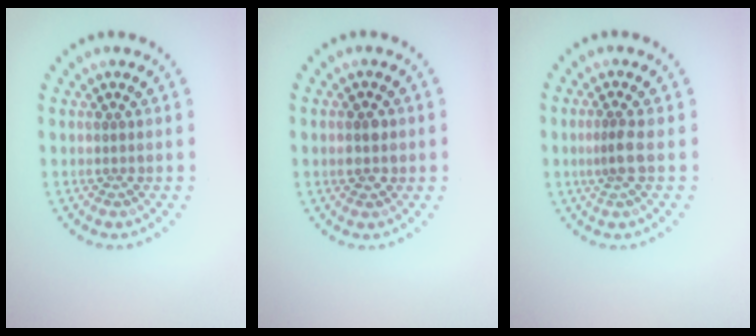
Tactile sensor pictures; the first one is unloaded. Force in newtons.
{"total": 2.3, "press": 2.3, "slide": 0.1}
{"total": 2.0, "press": 1.6, "slide": 1.2}